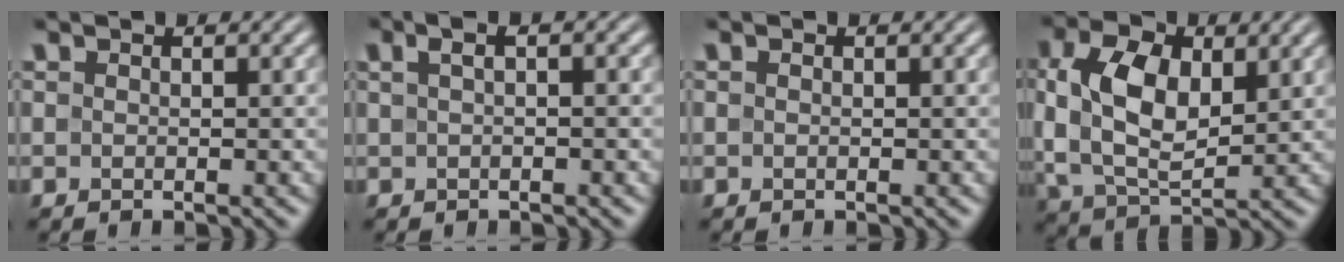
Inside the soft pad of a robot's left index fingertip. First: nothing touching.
{"total": 2.5, "force": [0.9, 0.8, 2.2], "torque": [-0.034, 0.007, 0.009]}
{"total": 0.0}
{"total": 8.5, "force": [1.6, 5.2, 6.5], "torque": [-0.134, 0.006, 0.027]}